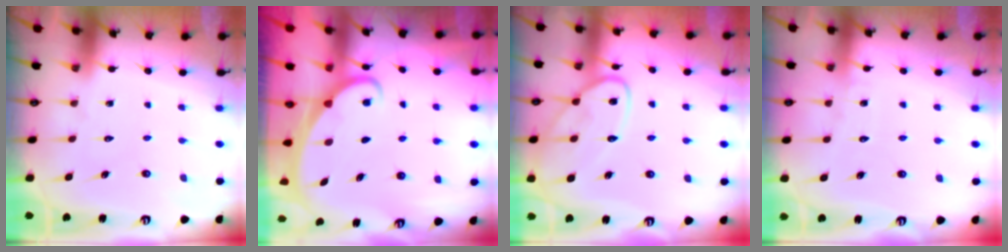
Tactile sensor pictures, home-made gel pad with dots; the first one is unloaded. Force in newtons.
{"total": 2.4, "press": 2.3, "slide": 0.3}
{"total": 13.5, "press": 13.5, "slide": 1.2}
{"total": 5.1, "press": 5.1, "slide": 0.4}